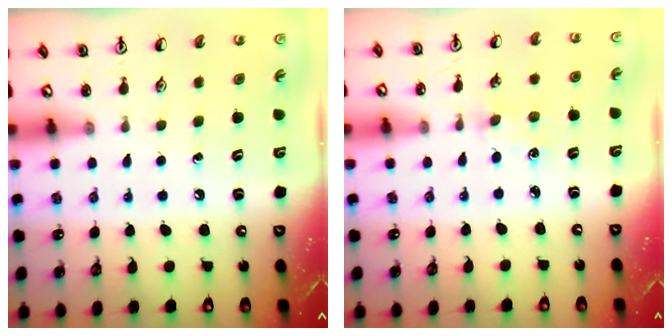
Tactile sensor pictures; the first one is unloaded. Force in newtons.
{"total": 2.8, "press": 2.8, "slide": 0.4}